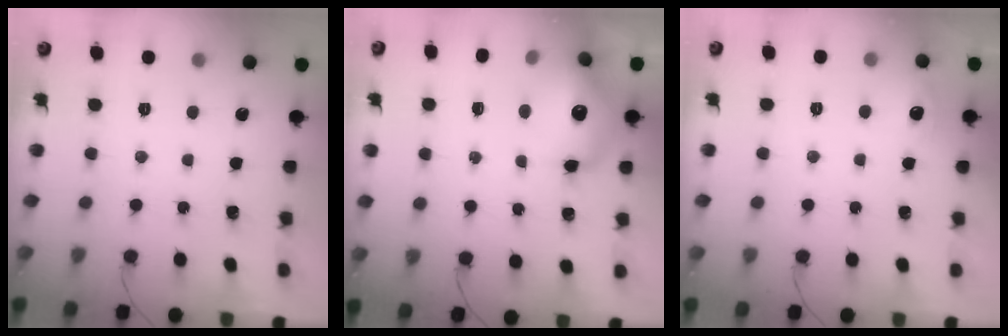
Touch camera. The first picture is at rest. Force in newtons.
{"total": 13.9, "press": 13.5, "slide": 3.0}
{"total": 5.3, "press": 5.0, "slide": 1.7}